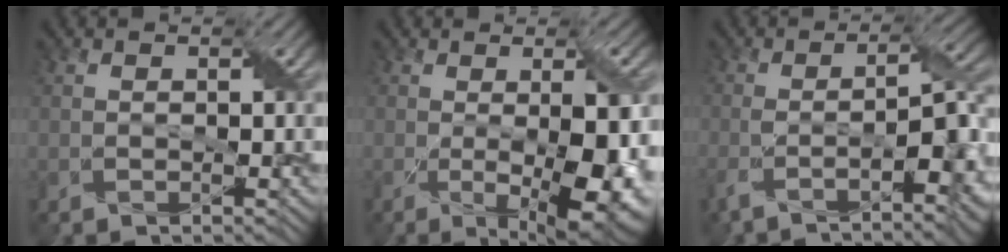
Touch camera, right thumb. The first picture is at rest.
{"total": 9.9, "force": [-1.4, 3.4, 9.2], "torque": [-0.139, -0.022, -0.006]}
{"total": 10.4, "force": [-5.1, 2.4, 8.7], "torque": [-0.140, -0.007, -0.090]}